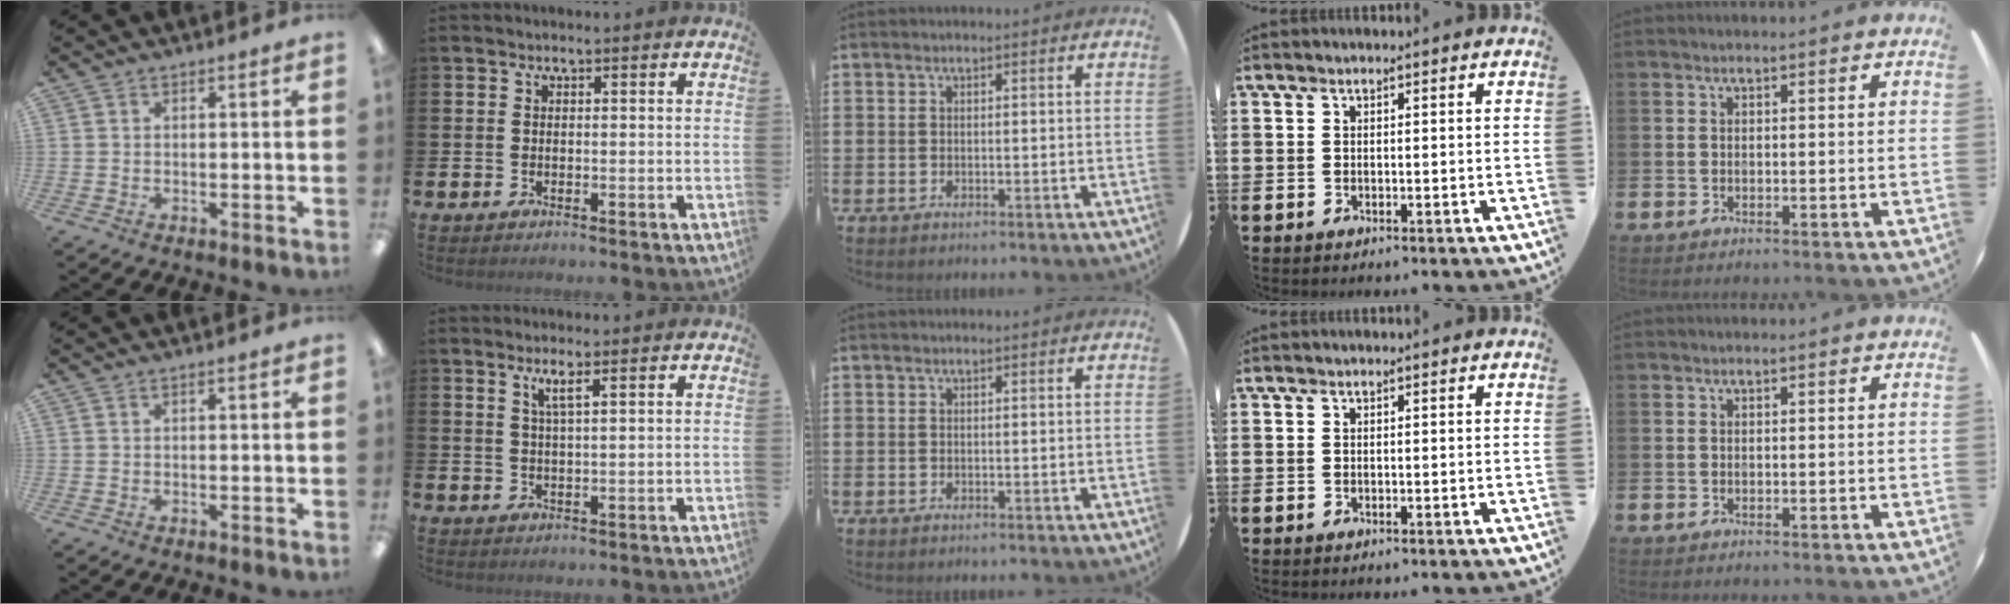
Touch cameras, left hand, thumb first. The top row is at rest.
{"index": {"total": 2.5, "force": [1.5, 0.3, 2.0], "torque": [-0.039, 0.002, 0.025]}}